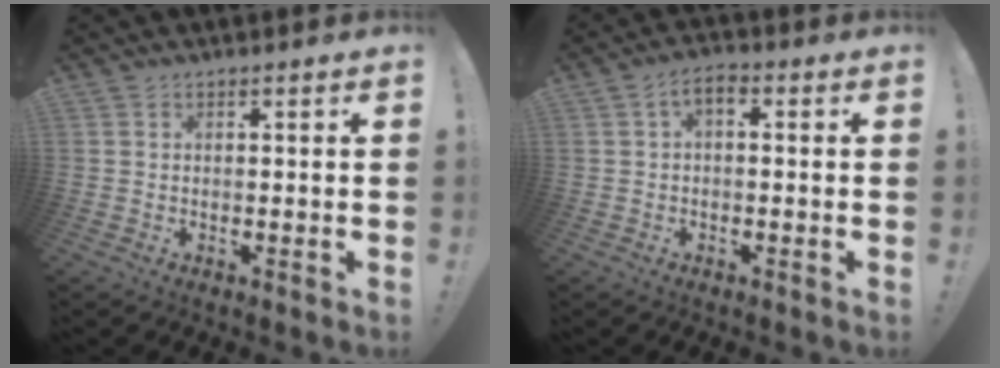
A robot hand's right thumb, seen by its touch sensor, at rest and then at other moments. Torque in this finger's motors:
{"motor_torque": [0.02, 0.08, 0.16, 0.13, 0.14]}